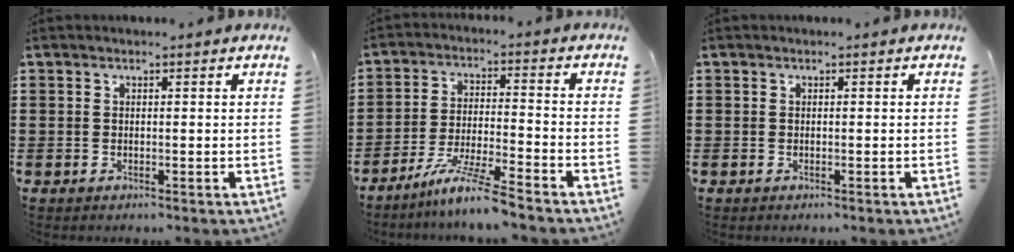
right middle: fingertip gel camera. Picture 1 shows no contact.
{"total": 7.9, "force": [-6.6, -0.5, 4.3], "torque": [-0.086, -0.012, -0.127]}
{"total": 0.0}